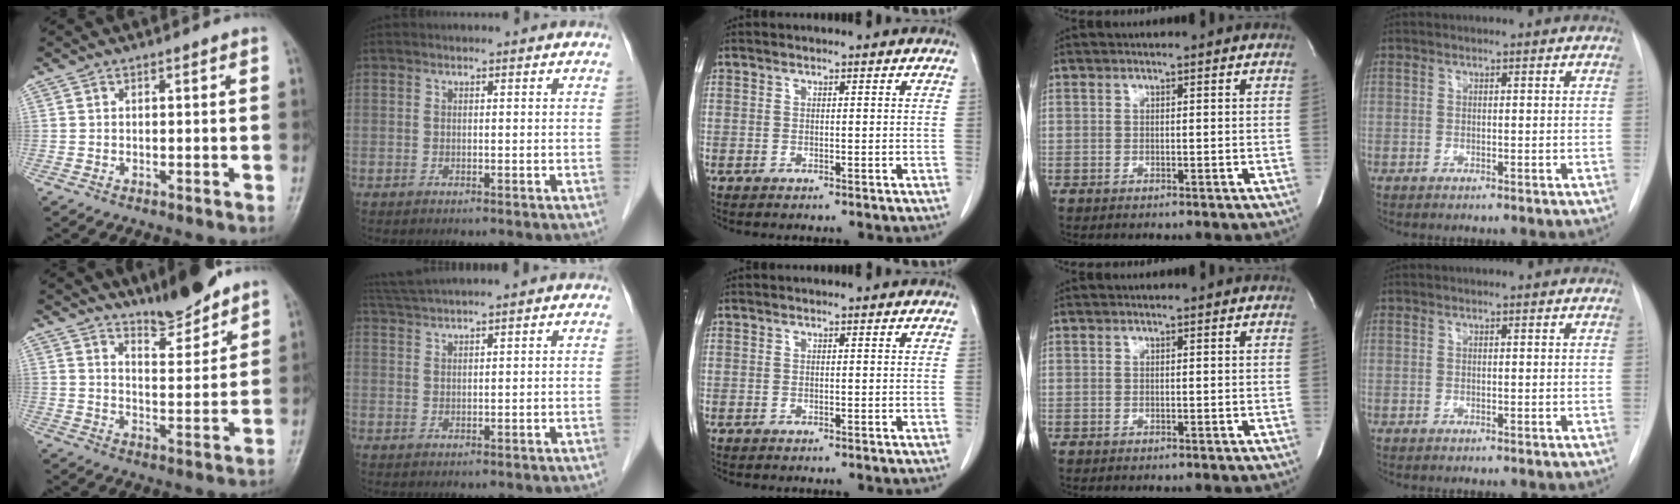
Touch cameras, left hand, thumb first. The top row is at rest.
{"thumb": {"total": 9.2, "force": [7.9, 1.9, 4.1], "torque": [-0.045, -0.062, 0.134]}, "index": {"total": 4.5, "force": [4.0, -1.2, 1.7], "torque": [-0.035, 0.022, 0.081]}}